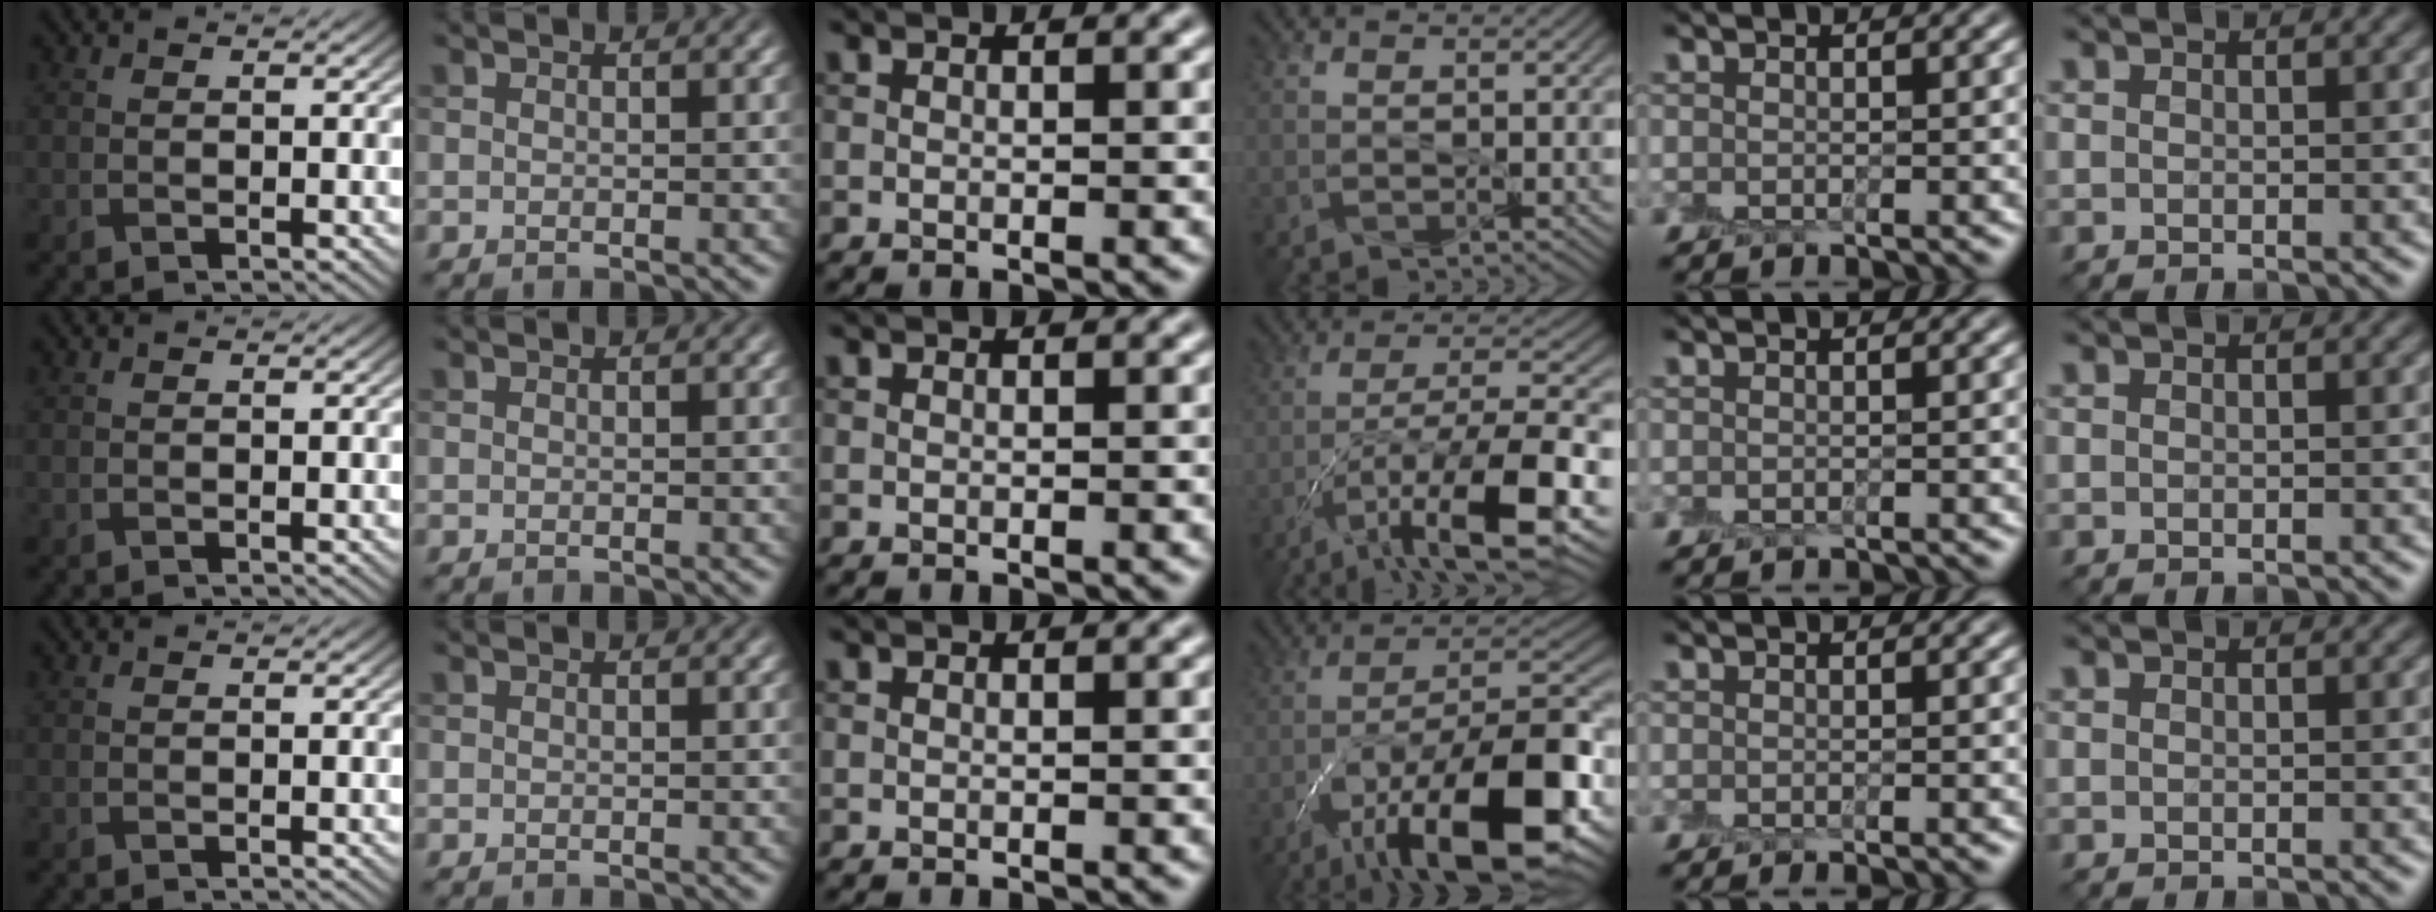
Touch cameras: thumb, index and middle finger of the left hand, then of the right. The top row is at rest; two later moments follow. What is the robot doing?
{"motion": "peel", "object": "postage stamp"}